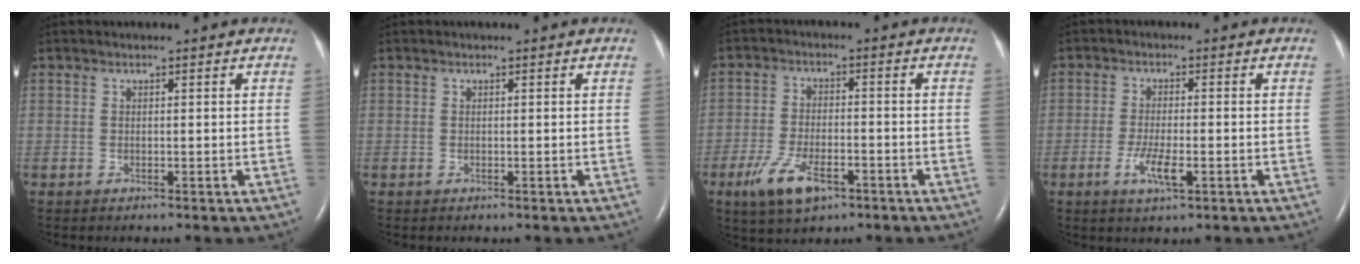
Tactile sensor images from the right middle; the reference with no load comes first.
{"total": 0.0}
{"total": 8.0, "force": [-4.4, 3.1, 5.9], "torque": [-0.124, -0.010, -0.074]}
{"total": 4.5, "force": [-1.7, 1.0, 4.0], "torque": [-0.086, -0.005, -0.030]}